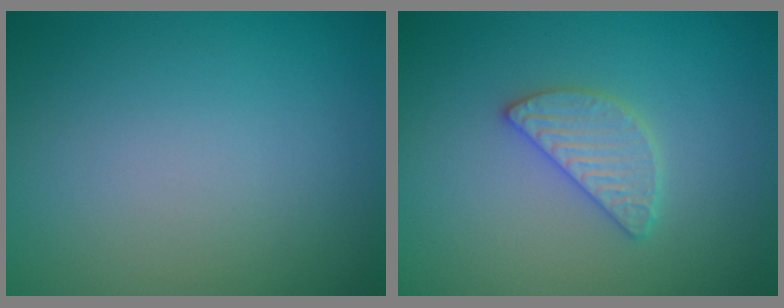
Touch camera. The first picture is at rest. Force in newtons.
{"total": 2.6, "press": 2.6, "slide": 0.3}